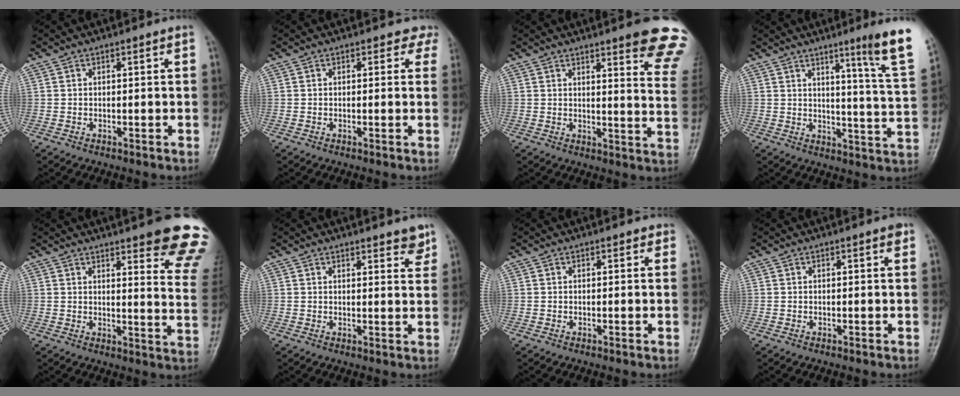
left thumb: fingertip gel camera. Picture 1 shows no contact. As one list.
[{"total": 2.7, "force": [2.0, 1.8, 0.3], "torque": [0.028, -0.009, 0.000]}, {"total": 15.2, "force": [11.2, 2.4, 10.0], "torque": [-0.090, -0.067, 0.118]}, {"total": 13.2, "force": [7.8, -0.4, 10.7], "torque": [-0.137, -0.055, 0.102]}, {"total": 19.9, "force": [15.1, 3.9, 12.3], "torque": [-0.125, -0.090, 0.165]}, {"total": 3.9, "force": [3.1, 1.2, 2.1], "torque": [-0.007, -0.020, 0.039]}, {"total": 0.8, "force": [0.5, 0.6, 0.2], "torque": [0.006, -0.001, 0.000]}, {"total": 0.9, "force": [0.5, 0.2, 0.7], "torque": [-0.009, 0.000, 0.004]}]